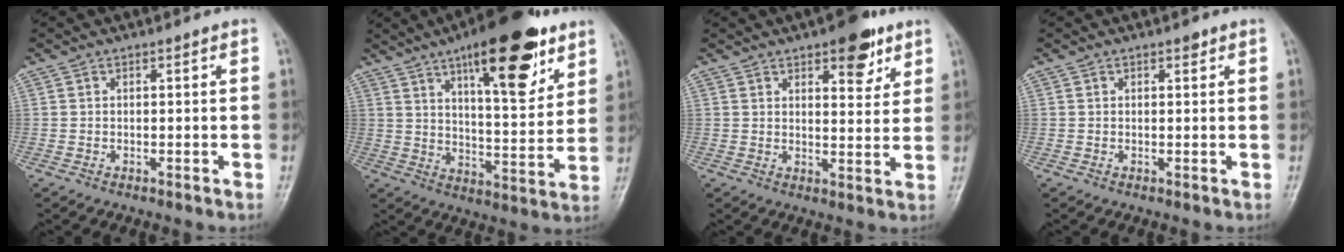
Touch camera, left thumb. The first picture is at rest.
{"total": 19.8, "force": [11.1, 6.6, 15.0], "torque": [-0.187, -0.050, 0.171]}
{"total": 8.7, "force": [5.1, 3.8, 5.9], "torque": [-0.052, -0.024, 0.067]}
{"total": 1.0, "force": [0.6, 0.5, 0.5], "torque": [-0.001, -0.002, 0.006]}